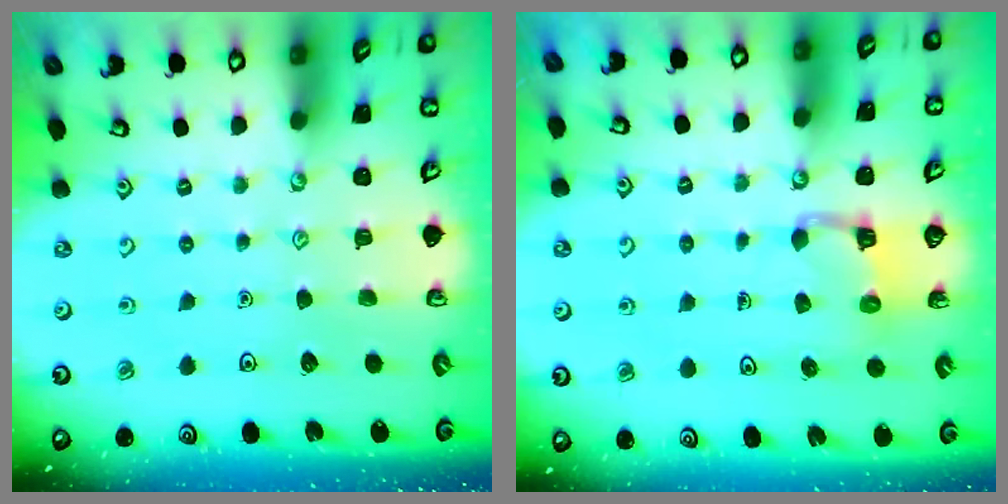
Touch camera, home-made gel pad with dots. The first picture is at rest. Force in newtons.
{"total": 3.8, "press": 3.8, "slide": 0.3}